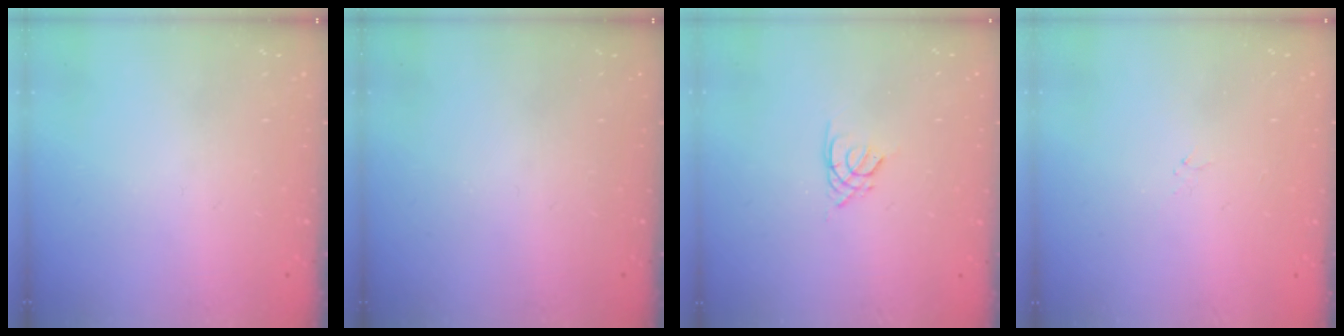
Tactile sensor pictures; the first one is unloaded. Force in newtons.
{"total": 0.0}
{"total": 2.6, "press": 2.6, "slide": 0.3}
{"total": 0.9, "press": 0.8, "slide": 0.4}